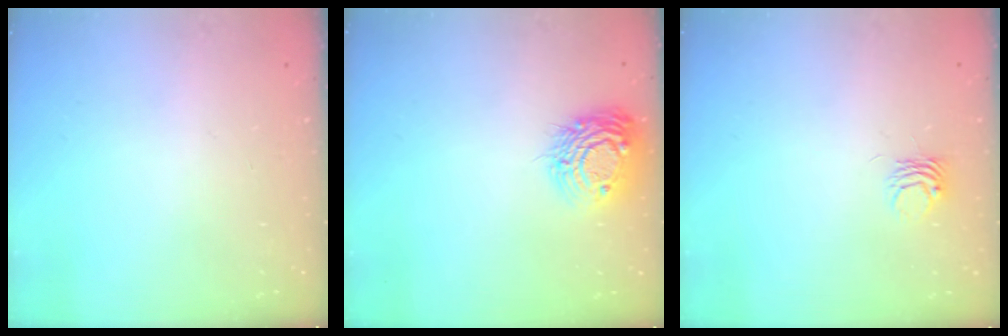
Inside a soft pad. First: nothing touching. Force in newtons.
{"total": 11.7, "press": 11.7, "slide": 0.9}
{"total": 4.0, "press": 4.0, "slide": 0.0}